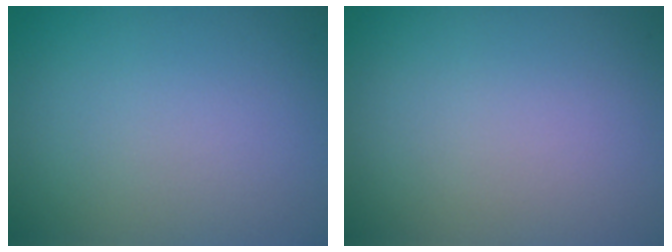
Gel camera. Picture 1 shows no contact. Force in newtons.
{"total": 0.0}